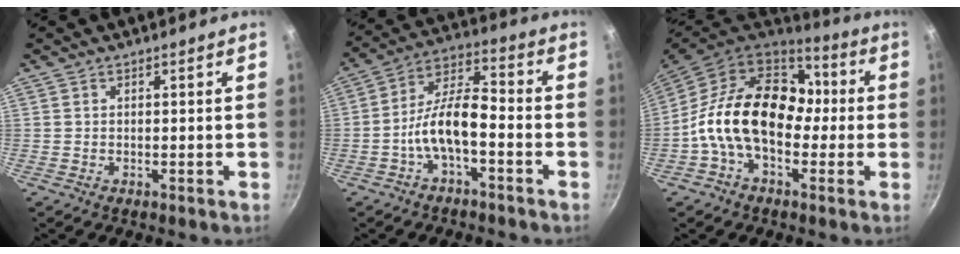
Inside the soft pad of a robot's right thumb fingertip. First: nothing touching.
{"total": 9.8, "force": [-3.7, 4.0, 8.2], "torque": [-0.149, 0.049, -0.077]}
{"total": 19.3, "force": [-0.9, 13.2, 14.0], "torque": [-0.196, 0.037, -0.035]}